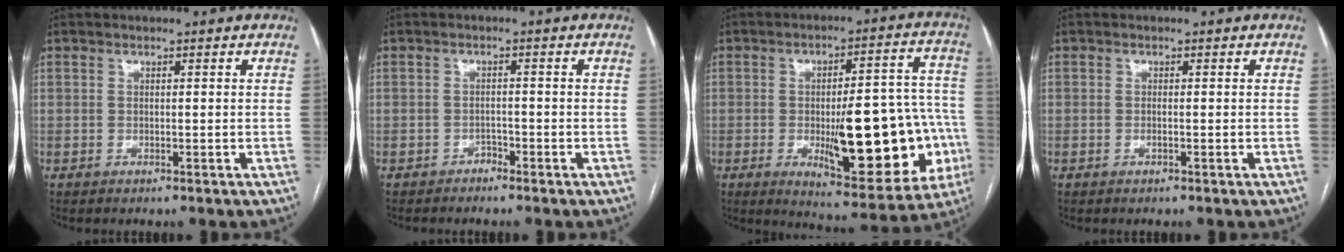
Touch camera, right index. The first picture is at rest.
{"total": 1.2, "force": [-1.1, 0.4, 0.2], "torque": [-0.002, 0.003, -0.020]}
{"total": 22.1, "force": [-5.0, 6.2, 20.7], "torque": [-0.215, 0.022, -0.048]}
{"total": 0.6, "force": [-0.2, 0.0, 0.6], "torque": [-0.012, 0.000, -0.002]}